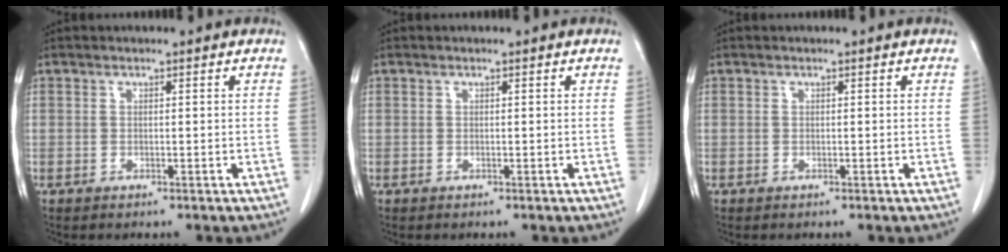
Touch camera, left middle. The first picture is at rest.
{"total": 0.0}
{"total": 0.0}